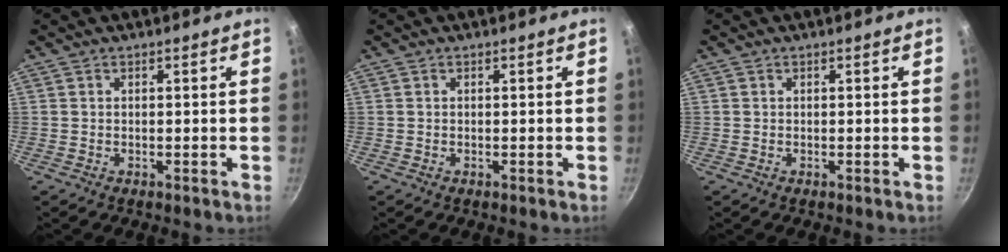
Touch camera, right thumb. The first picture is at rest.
{"total": 0.0}
{"total": 0.0}